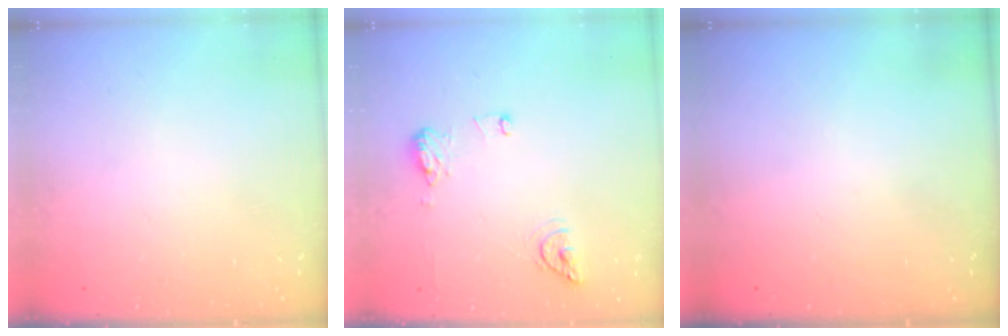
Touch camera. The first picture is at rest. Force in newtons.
{"total": 12.8, "press": 10.6, "slide": 7.2}
{"total": 0.0}